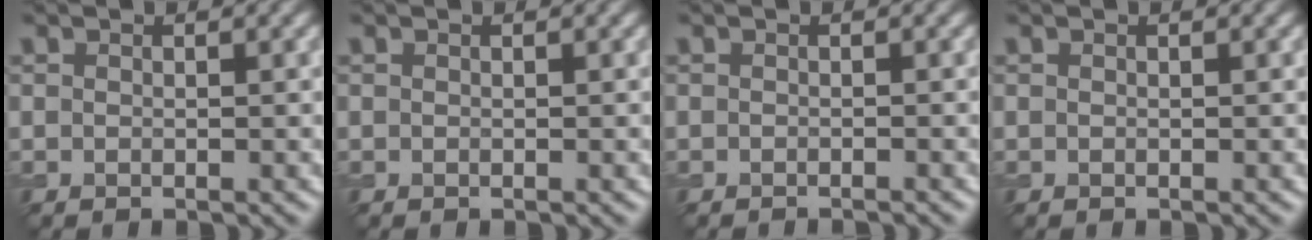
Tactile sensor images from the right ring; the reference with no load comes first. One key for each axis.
{"total": 0.0}
{"total": 1.1, "fx": -1.1, "fy": 0.1, "fz": 0.3, "tx": 0.003, "ty": -0.004, "tz": -0.018}
{"total": 0.0}